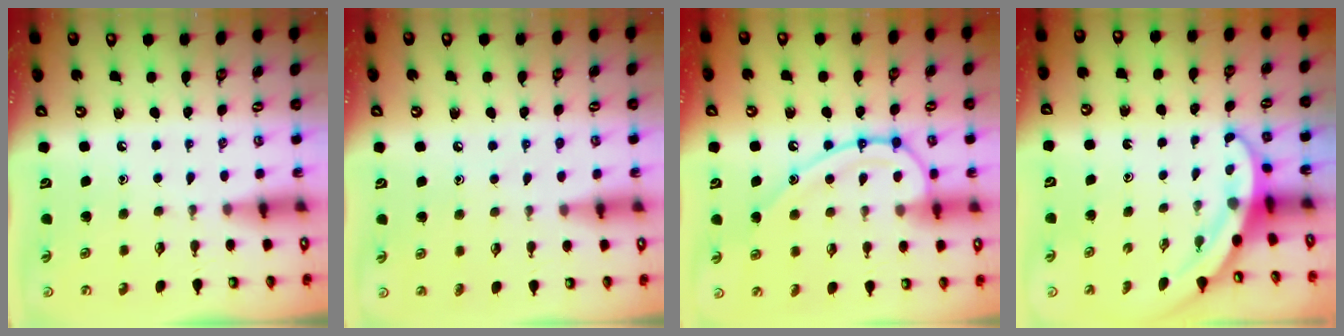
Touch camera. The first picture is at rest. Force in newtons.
{"total": 5.6, "press": 5.6, "slide": 0.6}
{"total": 14.1, "press": 14.0, "slide": 1.6}
{"total": 3.4, "press": 3.4, "slide": 0.1}